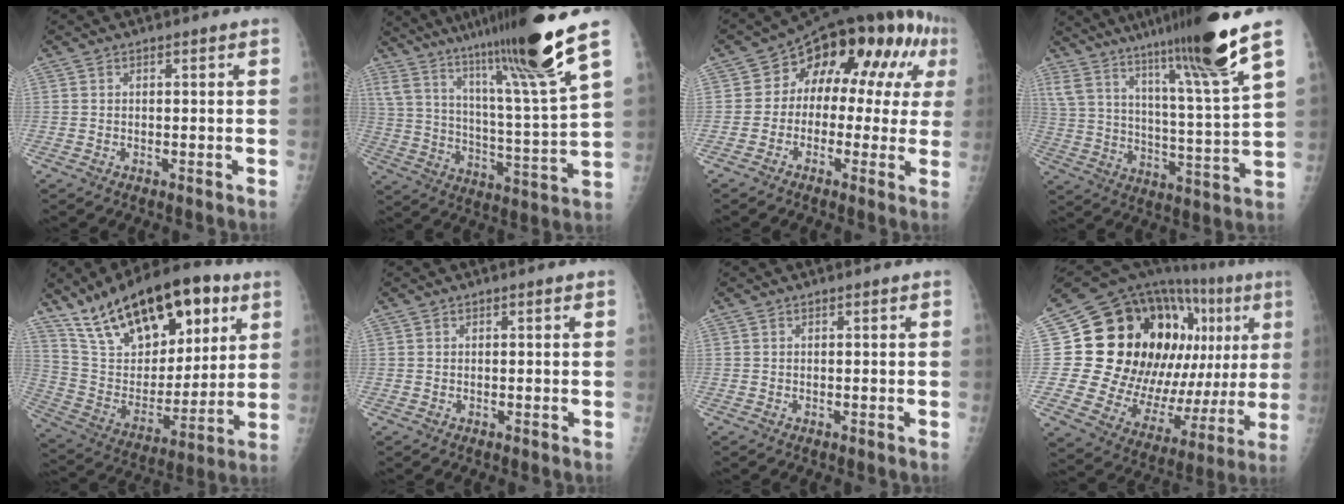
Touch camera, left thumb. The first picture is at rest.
{"total": 22.5, "force": [16.0, 0.0, 15.8], "torque": [-0.238, -0.080, 0.267]}
{"total": 15.3, "force": [3.2, 9.8, 11.3], "torque": [-0.094, 0.042, 0.032]}
{"total": 20.0, "force": [14.6, -0.4, 13.7], "torque": [-0.212, -0.075, 0.238]}
{"total": 26.5, "force": [15.0, 12.5, 17.9], "torque": [-0.261, -0.029, 0.263]}
{"total": 0.0}
{"total": 0.0}
{"total": 32.7, "force": [8.1, 16.3, 27.2], "torque": [-0.358, 0.011, 0.139]}